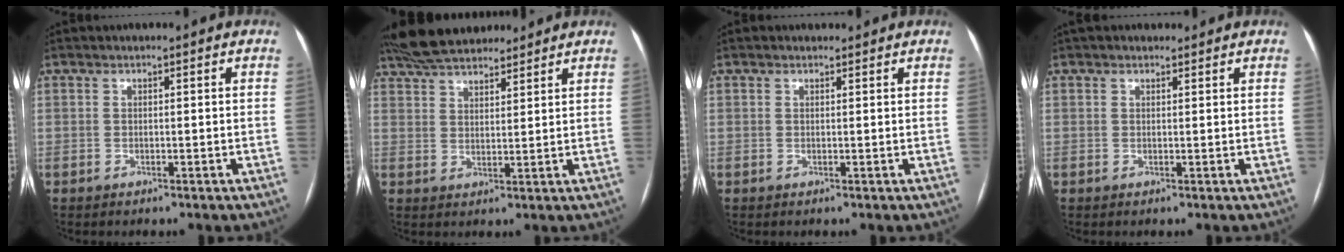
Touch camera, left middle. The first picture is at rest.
{"total": 11.6, "force": [10.3, 3.2, 4.3], "torque": [-0.077, 0.037, 0.174]}
{"total": 0.9, "force": [0.8, 0.4, 0.0], "torque": [-0.006, 0.007, 0.012]}
{"total": 2.0, "force": [1.7, 0.9, 0.4], "torque": [-0.006, 0.022, 0.025]}